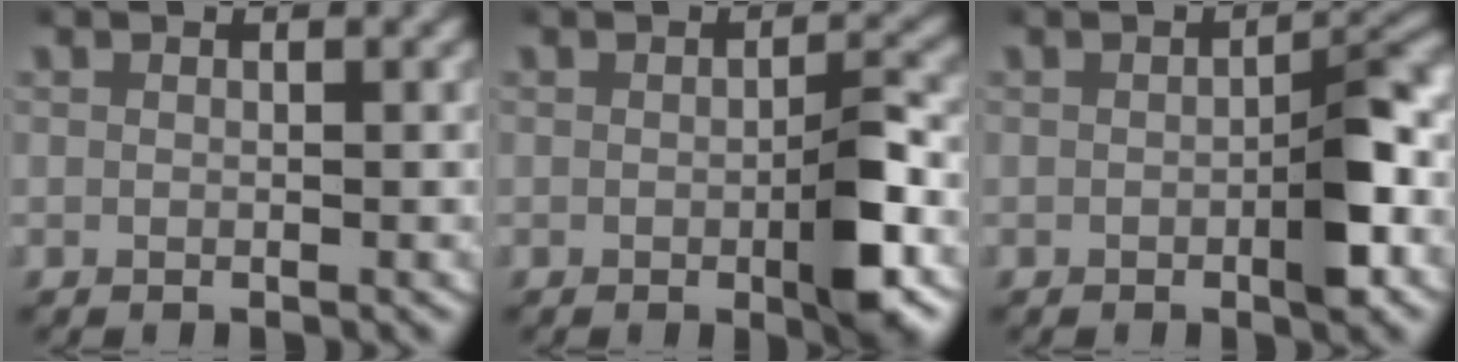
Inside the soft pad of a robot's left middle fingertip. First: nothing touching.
{"total": 4.4, "force": [-1.1, 1.6, 3.9], "torque": [-0.051, -0.005, -0.017]}
{"total": 4.2, "force": [-0.9, 1.5, 3.8], "torque": [-0.049, 0.001, -0.015]}